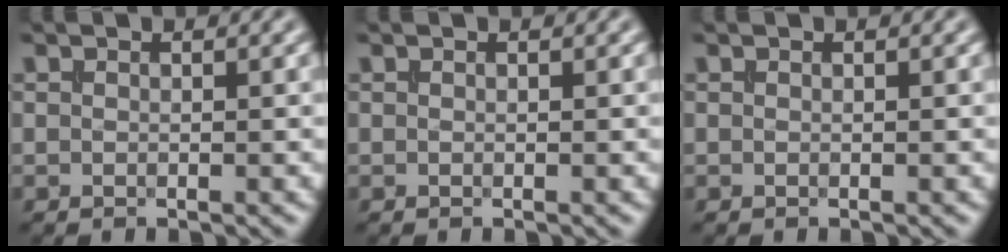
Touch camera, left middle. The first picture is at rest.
{"total": 0.0}
{"total": 0.0}